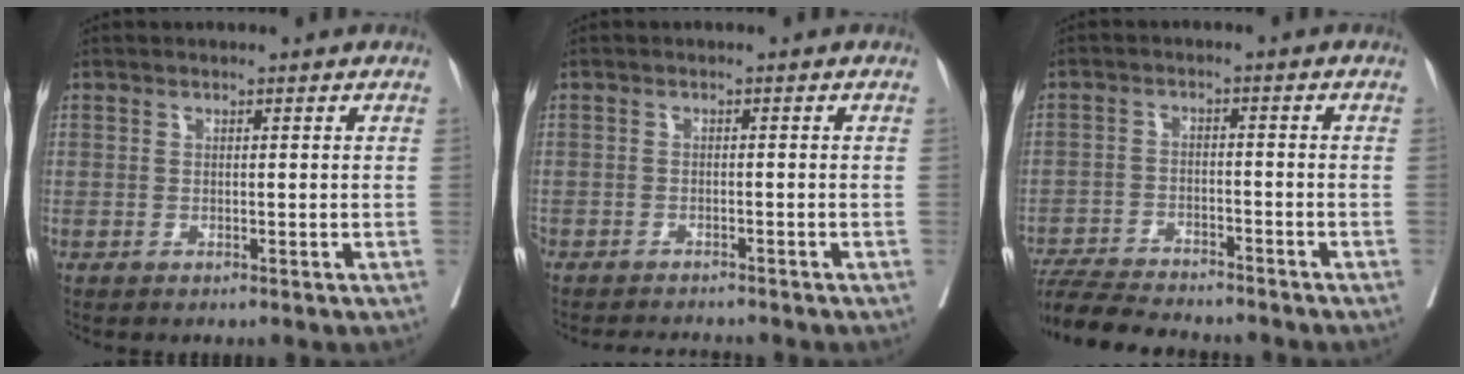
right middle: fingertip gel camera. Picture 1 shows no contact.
{"total": 4.8, "force": [-4.6, 0.5, 1.2], "torque": [-0.010, -0.007, -0.068]}
{"total": 11.4, "force": [-10.5, 1.5, 4.1], "torque": [-0.066, -0.008, -0.166]}